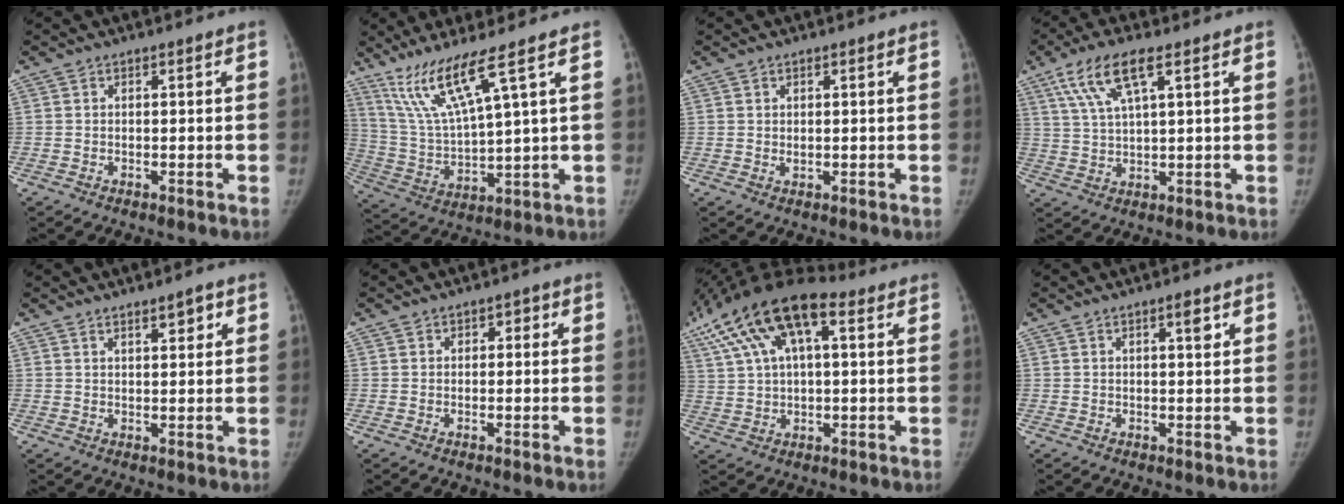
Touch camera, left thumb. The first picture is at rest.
{"total": 11.5, "force": [7.3, -0.3, 8.8], "torque": [-0.188, -0.041, 0.161]}
{"total": 0.7, "force": [0.2, 0.4, 0.6], "torque": [-0.006, -0.002, 0.004]}
{"total": 9.4, "force": [4.6, 2.5, 7.8], "torque": [-0.170, -0.001, 0.093]}
{"total": 2.9, "force": [1.8, 1.0, 2.1], "torque": [-0.022, -0.011, 0.028]}
{"total": 1.5, "force": [0.4, 1.4, 0.5], "torque": [0.011, 0.003, -0.003]}
{"total": 19.6, "force": [8.7, 8.9, 15.2], "torque": [-0.308, 0.031, 0.153]}
{"total": 2.2, "force": [1.0, 0.5, 1.8], "torque": [-0.024, -0.003, 0.016]}